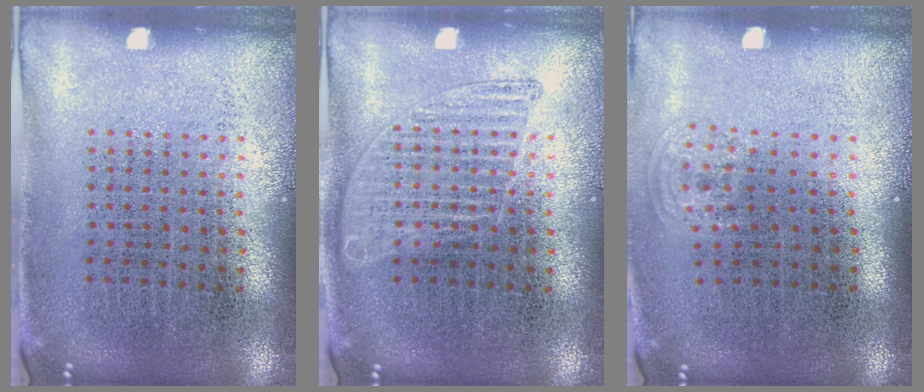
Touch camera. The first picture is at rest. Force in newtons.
{"total": 1.6, "press": 1.6, "slide": 0.2}
{"total": 0.8, "press": 0.6, "slide": 0.4}